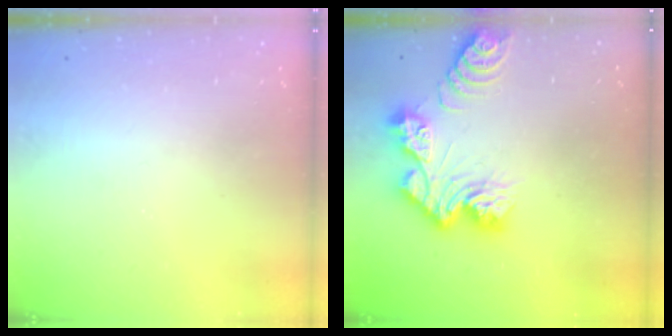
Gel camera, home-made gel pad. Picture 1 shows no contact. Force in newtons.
{"total": 13.2, "press": 13.2, "slide": 1.2}